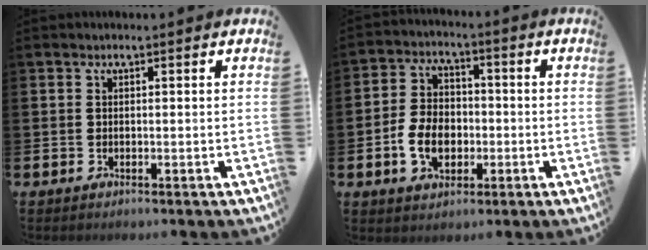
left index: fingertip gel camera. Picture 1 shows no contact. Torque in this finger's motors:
{"motor_torque": [0.92, 0.67, 0.25, 0.21]}